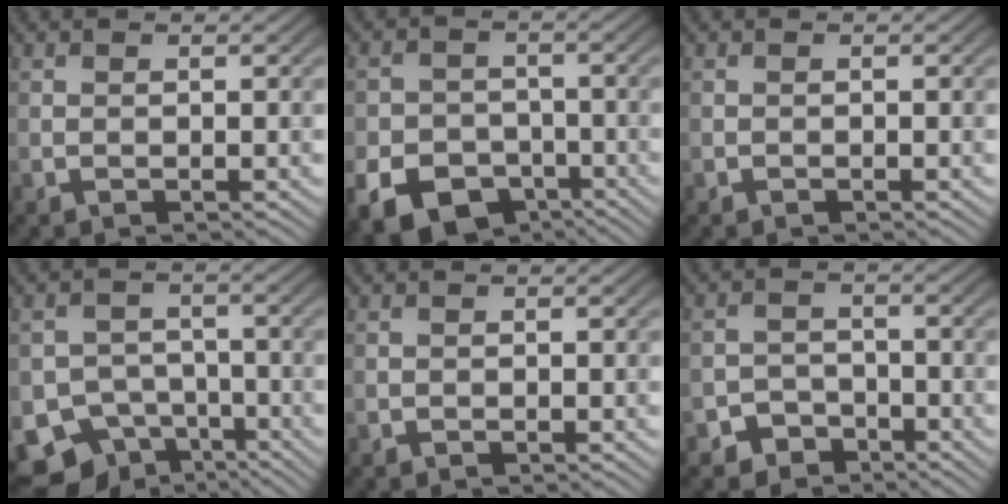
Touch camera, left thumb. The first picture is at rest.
{"total": 9.3, "force": [-5.1, 6.7, 4.1], "torque": [-0.087, -0.021, -0.095]}
{"total": 0.0}
{"total": 10.5, "force": [-6.6, 7.5, 3.1], "torque": [-0.063, -0.020, -0.101]}
{"total": 0.0}
{"total": 3.4, "force": [-2.5, 2.2, 0.7], "torque": [-0.003, 0.002, -0.049]}